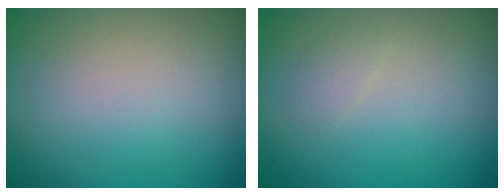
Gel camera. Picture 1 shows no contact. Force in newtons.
{"total": 0.8, "press": 0.8, "slide": 0.1}